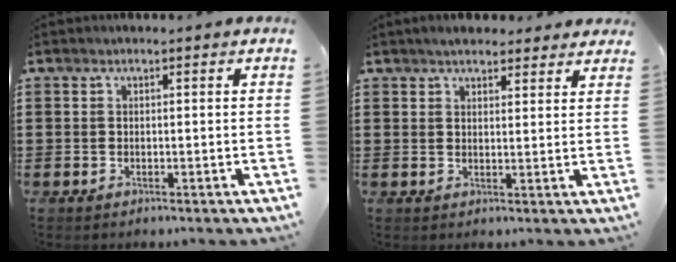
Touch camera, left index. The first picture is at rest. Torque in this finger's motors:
{"motor_torque": [2.14, 0.00, 0.66, 0.05]}